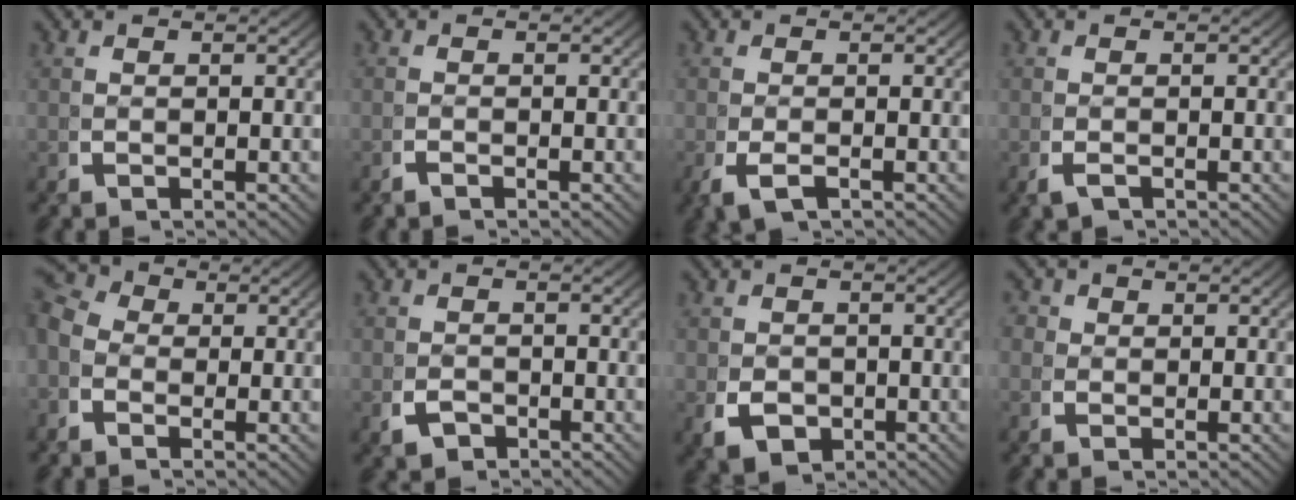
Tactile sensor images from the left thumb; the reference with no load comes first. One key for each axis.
{"total": 0.6, "fx": -0.6, "fy": -0.1, "fz": 0.1, "tx": 0.000, "ty": -0.002, "tz": -0.014}
{"total": 2.0, "fx": -1.0, "fy": 1.0, "fz": 1.4, "tx": -0.044, "ty": -0.010, "tz": -0.012}
{"total": 1.0, "fx": -0.8, "fy": 0.4, "fz": 0.4, "tx": -0.015, "ty": -0.006, "tz": -0.009}
{"total": 5.4, "fx": 0.8, "fy": 4.4, "fz": 3.0, "tx": -0.053, "ty": 0.001, "tz": -0.004}
{"total": 1.8, "fx": -1.4, "fy": 1.0, "fz": 0.5, "tx": -0.014, "ty": -0.011, "tz": -0.018}
{"total": 3.7, "fx": -1.4, "fy": 2.8, "fz": 2.1, "tx": -0.042, "ty": -0.021, "tz": -0.014}
{"total": 2.5, "fx": 0.5, "fy": 2.3, "fz": 0.7, "tx": -0.015, "ty": -0.006, "tz": 0.002}